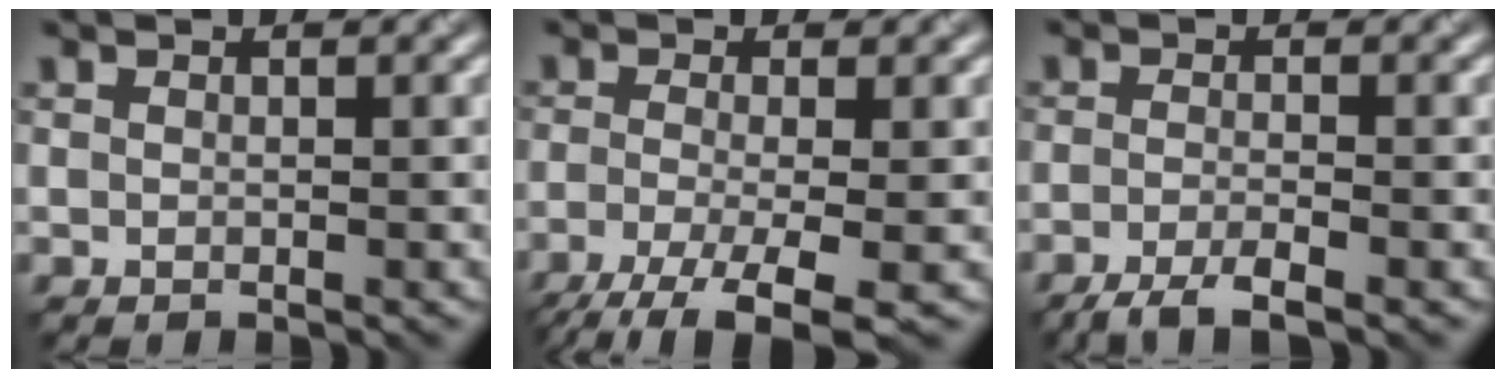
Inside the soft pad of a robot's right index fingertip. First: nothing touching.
{"total": 6.4, "force": [-3.6, 1.8, 4.9], "torque": [-0.086, -0.014, -0.067]}
{"total": 3.3, "force": [-2.3, 0.6, 2.4], "torque": [-0.043, -0.003, -0.051]}